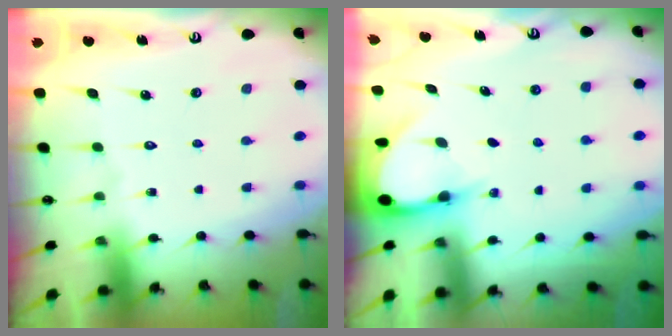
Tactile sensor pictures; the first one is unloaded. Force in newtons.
{"total": 3.6, "press": 3.6, "slide": 0.3}